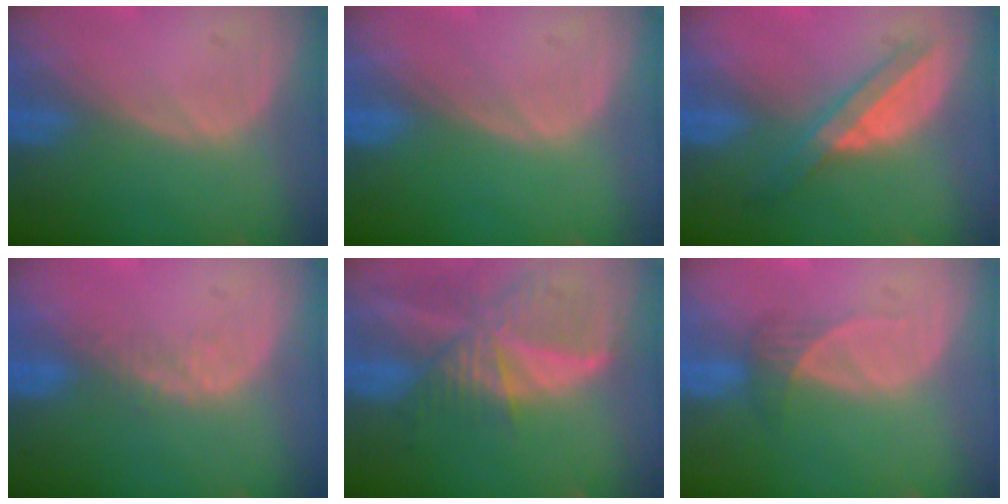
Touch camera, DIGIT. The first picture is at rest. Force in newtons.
{"total": 0.0}
{"total": 5.9, "press": 5.4, "slide": 2.6}
{"total": 2.2, "press": 1.6, "slide": 1.5}
{"total": 9.4, "press": 8.1, "slide": 4.7}
{"total": 2.1, "press": 1.9, "slide": 0.9}